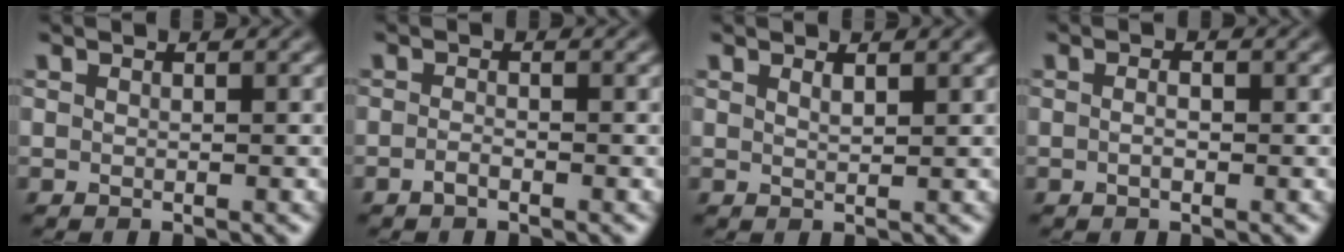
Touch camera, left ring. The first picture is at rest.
{"total": 0.9, "force": [-0.6, 0.3, 0.6], "torque": [-0.014, 0.000, -0.012]}
{"total": 1.2, "force": [0.9, 0.4, 0.8], "torque": [-0.008, 0.003, 0.013]}
{"total": 1.1, "force": [-0.2, 0.4, 1.0], "torque": [-0.019, -0.003, -0.004]}